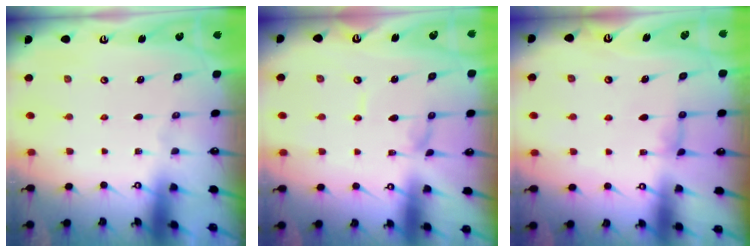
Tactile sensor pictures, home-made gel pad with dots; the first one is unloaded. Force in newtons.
{"total": 0.0}
{"total": 1.3, "press": 1.2, "slide": 0.4}